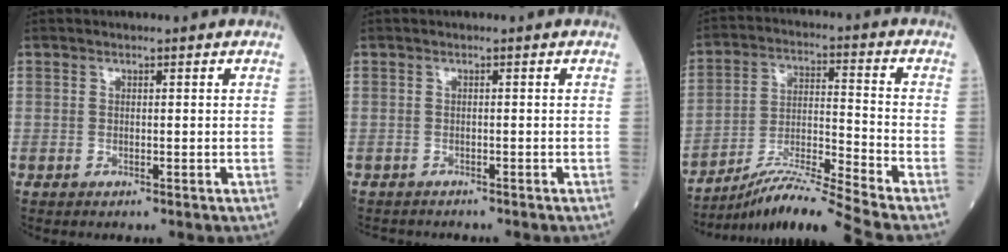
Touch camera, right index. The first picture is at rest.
{"total": 2.3, "force": [-2.1, 1.0, 0.0], "torque": [-0.009, -0.003, -0.035]}
{"total": 11.8, "force": [-10.5, -3.1, 4.5], "torque": [-0.084, -0.004, -0.188]}